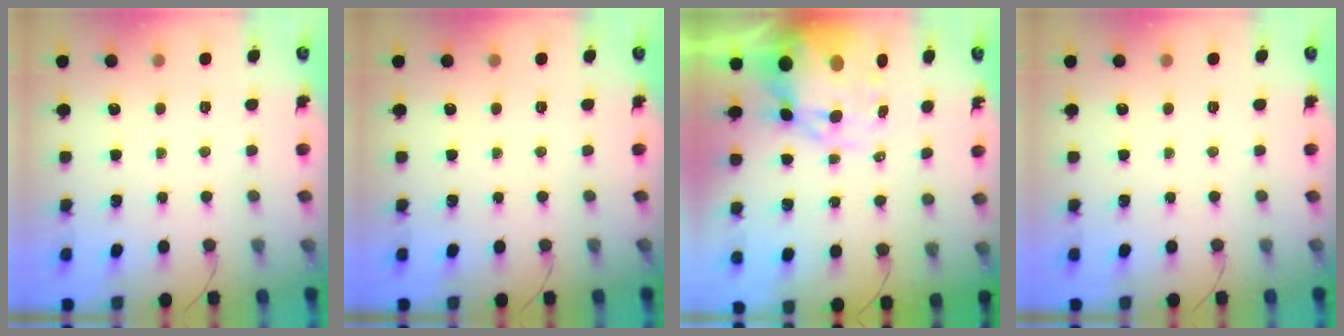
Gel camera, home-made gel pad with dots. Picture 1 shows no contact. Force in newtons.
{"total": 0.0}
{"total": 14.4, "press": 14.0, "slide": 3.6}
{"total": 0.0}